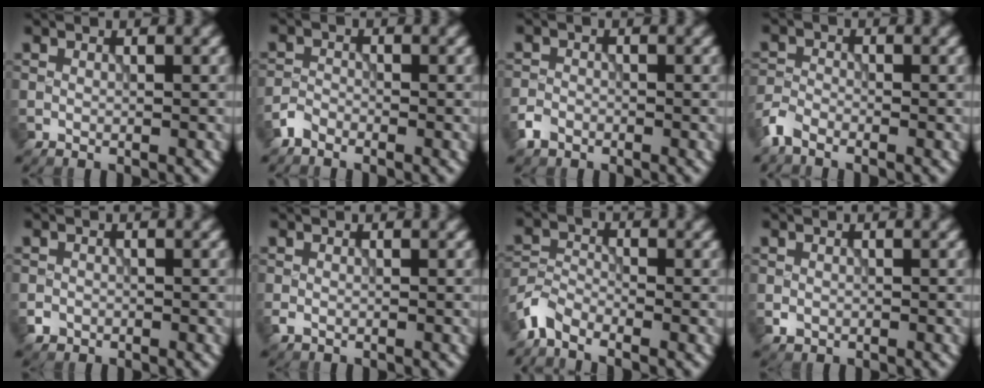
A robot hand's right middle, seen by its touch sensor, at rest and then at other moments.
{"total": 1.4, "force": [-1.3, 0.6, 0.3], "torque": [-0.003, 0.004, -0.032]}
{"total": 1.7, "force": [-1.2, 1.1, 0.4], "torque": [-0.003, 0.002, -0.028]}
{"total": 2.2, "force": [-1.8, 0.8, 0.9], "torque": [-0.020, -0.001, -0.047]}
{"total": 1.0, "force": [-0.5, 0.8, 0.1], "torque": [0.006, -0.002, -0.009]}
{"total": 0.7, "force": [-0.4, 0.5, 0.4], "torque": [-0.008, -0.002, -0.009]}
{"total": 2.8, "force": [-2.4, 1.1, 1.2], "torque": [-0.028, 0.002, -0.062]}
{"total": 0.9, "force": [-0.2, 0.8, 0.3], "torque": [-0.002, -0.005, -0.006]}